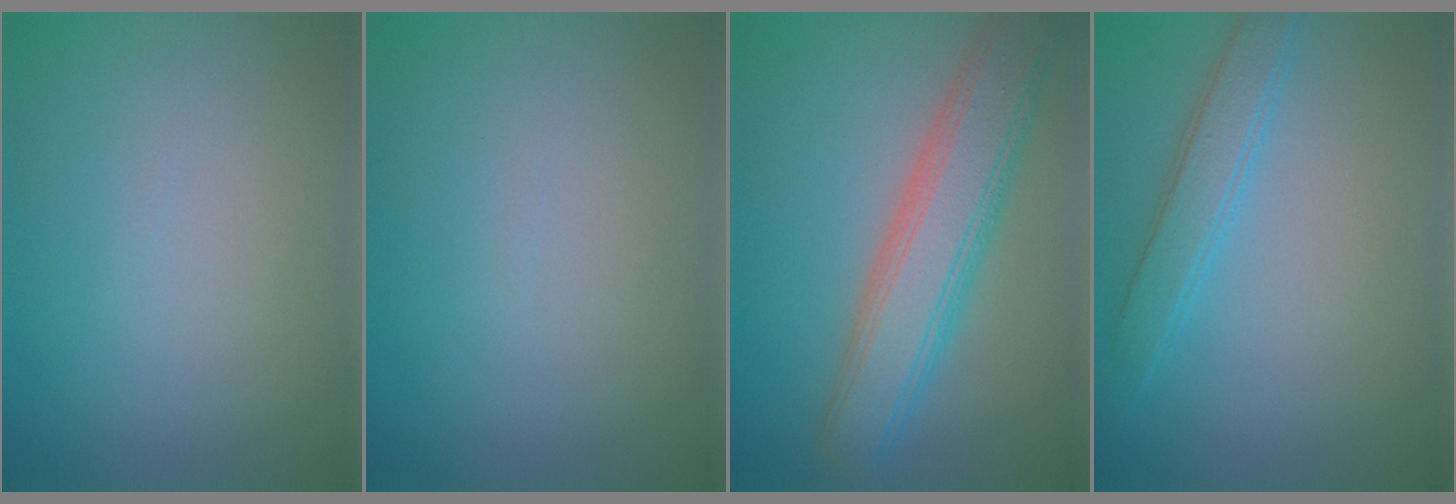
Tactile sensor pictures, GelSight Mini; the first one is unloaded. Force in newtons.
{"total": 0.0}
{"total": 7.2, "press": 7.2, "slide": 0.1}
{"total": 3.1, "press": 3.1, "slide": 0.1}